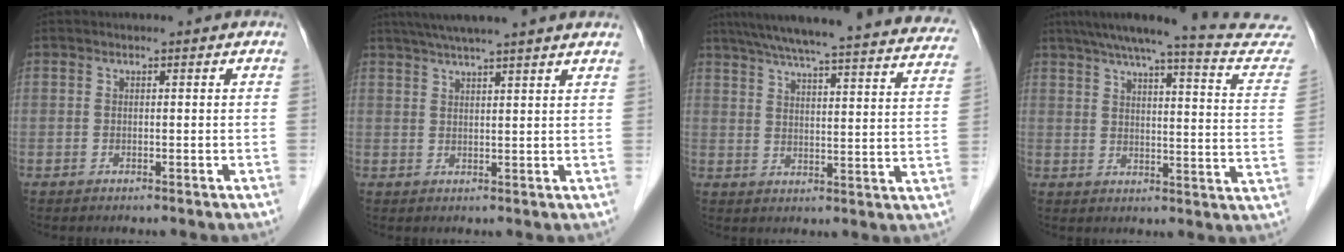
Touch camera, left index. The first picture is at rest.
{"total": 11.2, "force": [9.4, -0.6, 6.0], "torque": [-0.096, 0.034, 0.119]}
{"total": 32.0, "force": [28.8, 2.9, 13.8], "torque": [-0.215, -0.042, 0.348]}
{"total": 20.7, "force": [19.0, 0.6, 8.3], "torque": [-0.109, -0.047, 0.221]}